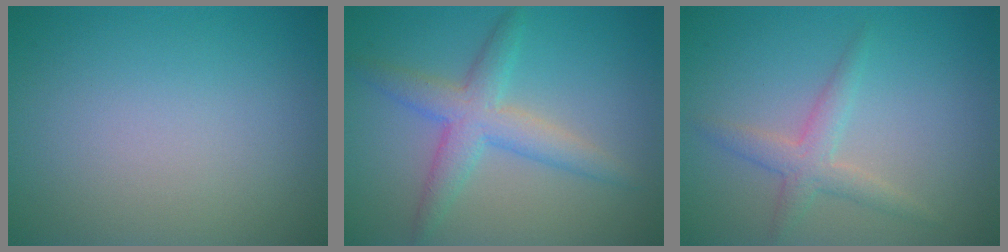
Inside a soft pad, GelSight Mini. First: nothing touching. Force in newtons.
{"total": 4.2, "press": 4.2, "slide": 0.1}
{"total": 2.5, "press": 2.5, "slide": 0.0}